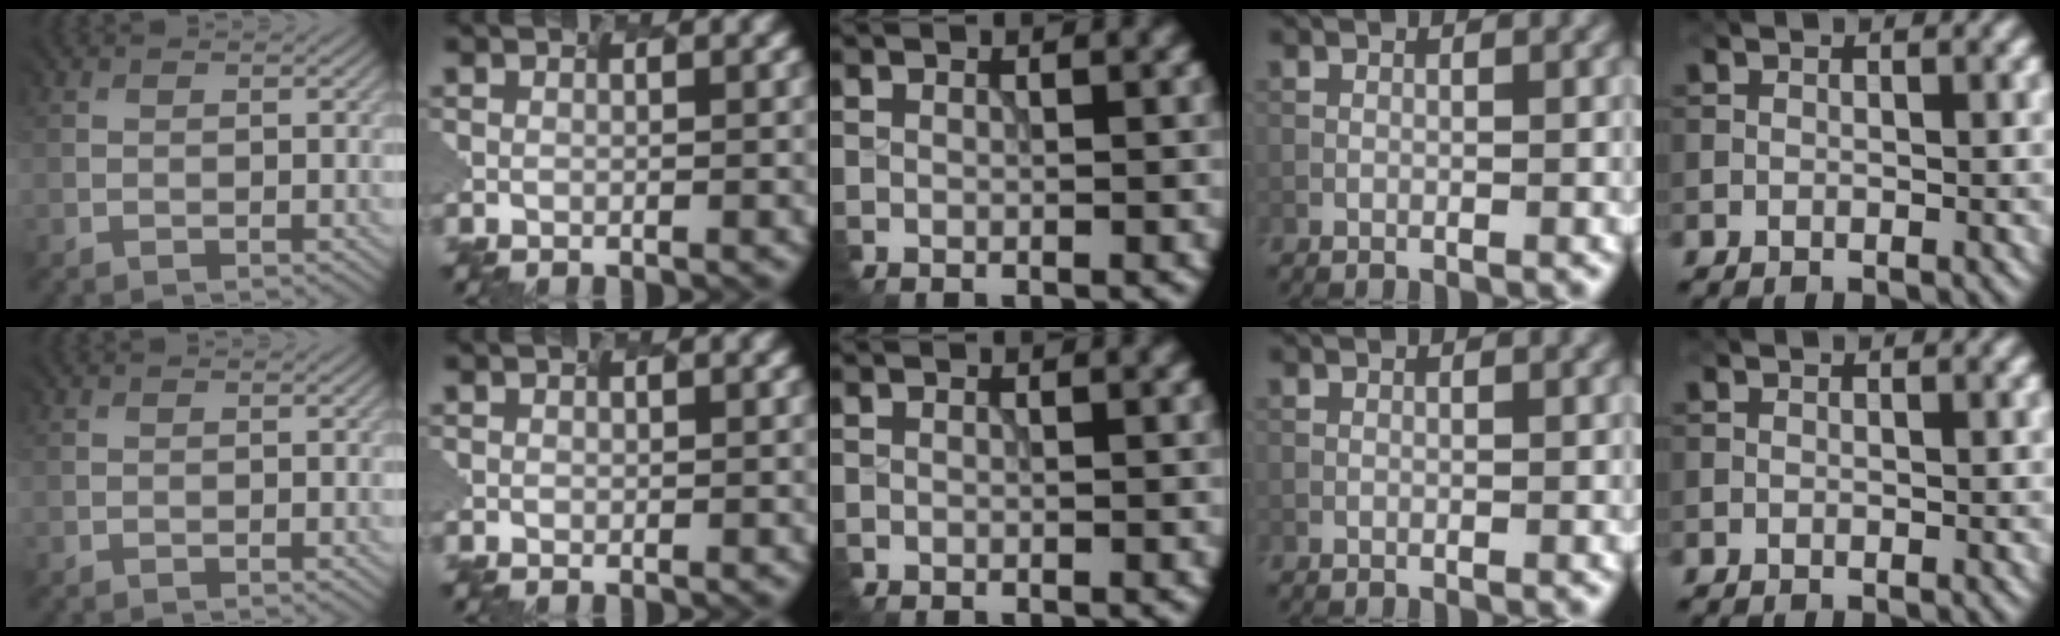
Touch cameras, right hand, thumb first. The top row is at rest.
{"index": {"total": 0.5, "force": [-0.1, -0.3, -0.4], "torque": [-0.002, -0.001, 0.012]}}